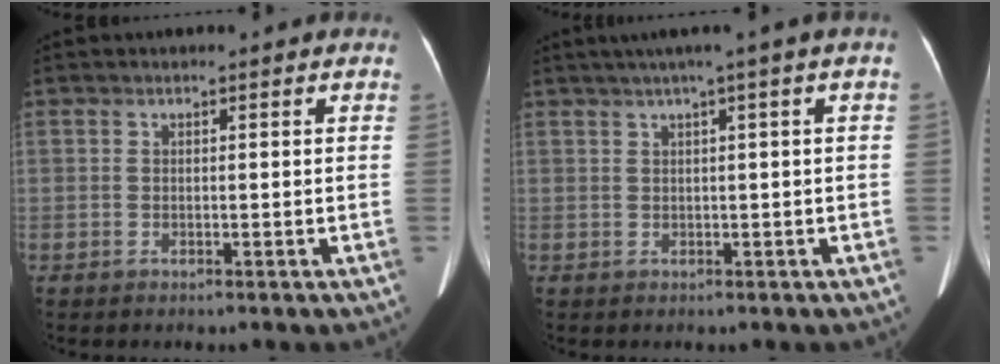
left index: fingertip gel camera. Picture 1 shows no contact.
{"total": 4.4, "force": [2.1, -0.9, 3.7], "torque": [-0.065, 0.019, 0.039]}